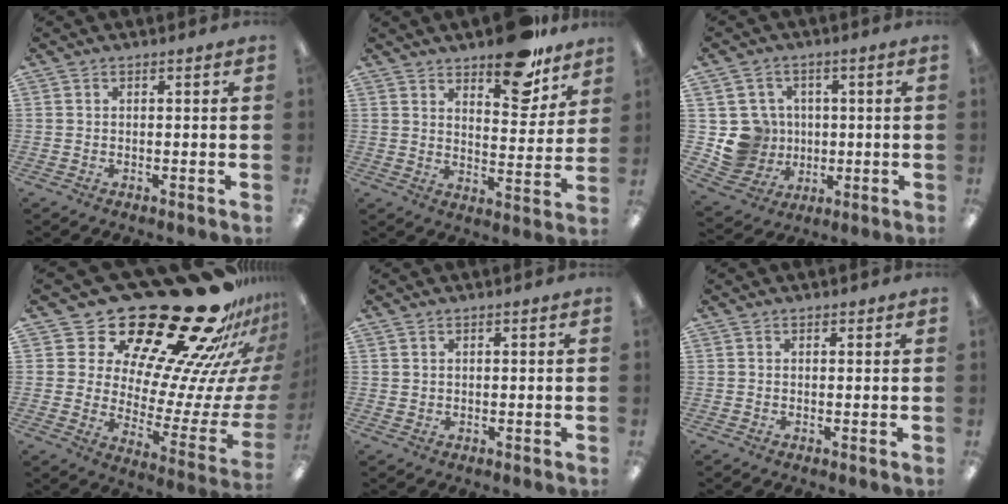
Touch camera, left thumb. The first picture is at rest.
{"total": 14.1, "force": [10.9, 5.6, 6.9], "torque": [-0.071, -0.079, 0.186]}
{"total": 10.1, "force": [0.5, 10.0, 1.7], "torque": [-0.059, 0.002, 0.025]}
{"total": 31.8, "force": [23.8, 11.1, 17.8], "torque": [-0.227, -0.213, 0.433]}
{"total": 1.0, "force": [0.8, 0.6, 0.0], "torque": [-0.001, 0.000, 0.015]}
{"total": 0.6, "force": [0.5, 0.4, 0.1], "torque": [0.005, -0.002, 0.007]}